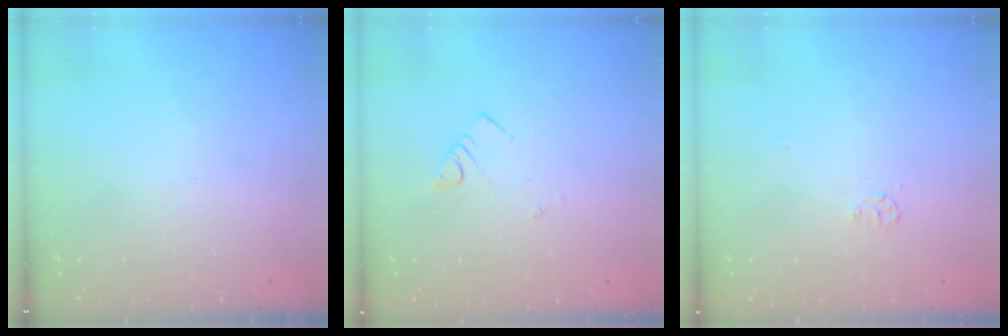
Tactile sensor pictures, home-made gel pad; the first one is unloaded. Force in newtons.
{"total": 2.1, "press": 2.1, "slide": 0.4}
{"total": 4.5, "press": 4.4, "slide": 0.4}